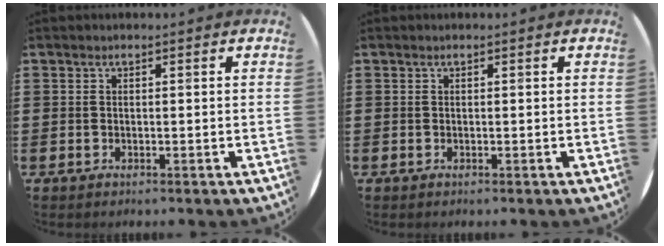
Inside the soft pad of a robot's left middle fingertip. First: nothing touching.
{"total": 0.0}